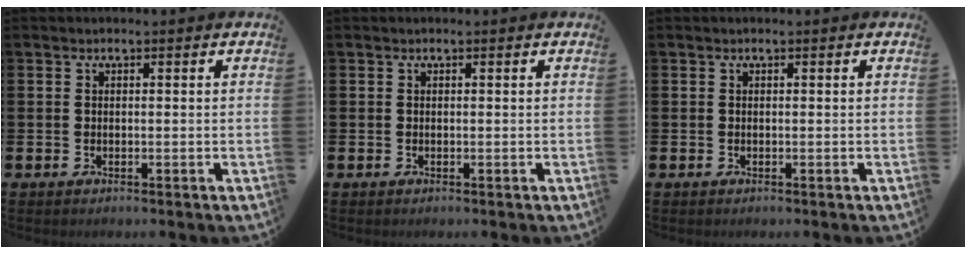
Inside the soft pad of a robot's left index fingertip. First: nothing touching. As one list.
[{"total": 0.0}, {"total": 0.0}]